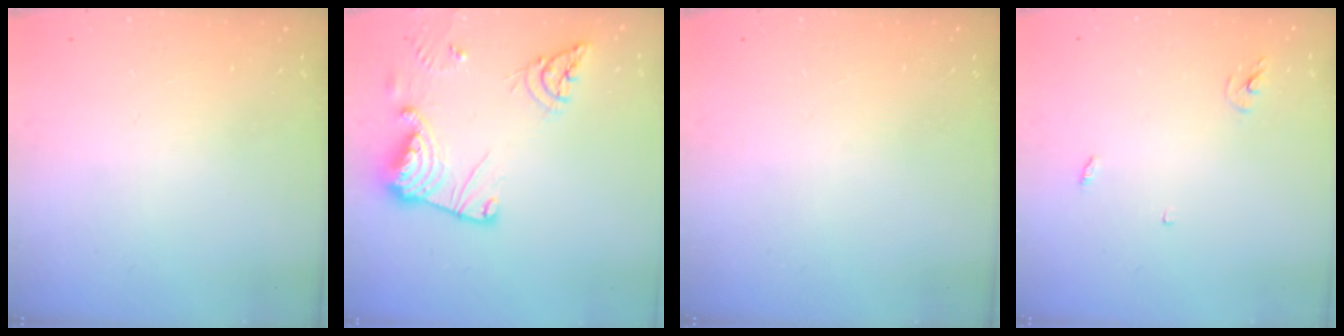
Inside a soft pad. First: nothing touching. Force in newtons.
{"total": 17.7, "press": 17.6, "slide": 1.8}
{"total": 0.0}
{"total": 2.9, "press": 2.9, "slide": 0.2}